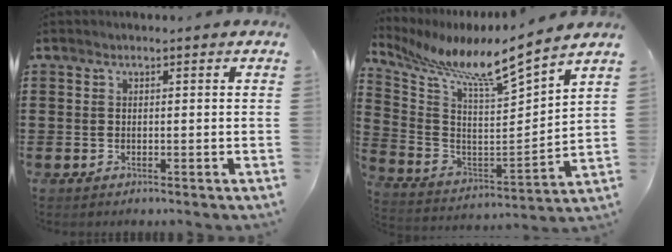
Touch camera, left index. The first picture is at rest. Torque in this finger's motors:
{"motor_torque": [2.14, 0.00, 0.16, 0.11]}